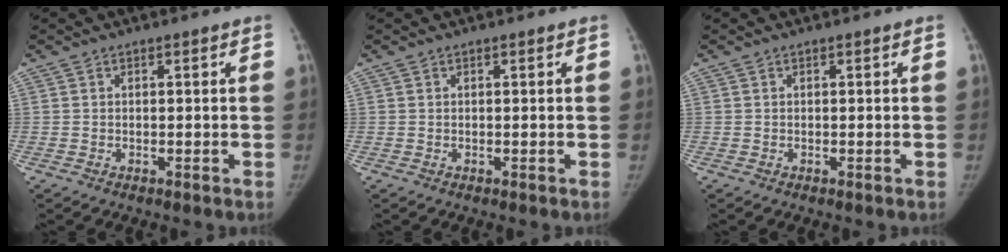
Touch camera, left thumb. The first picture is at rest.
{"total": 0.0}
{"total": 0.0}